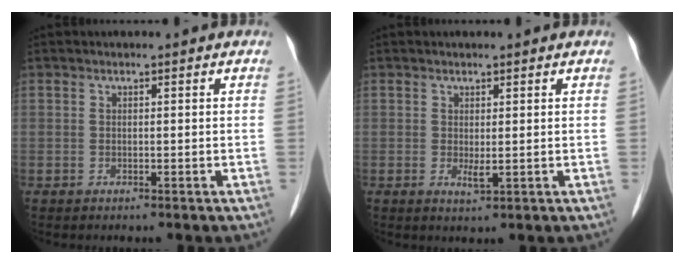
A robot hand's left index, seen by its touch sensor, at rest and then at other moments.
{"total": 1.8, "force": [0.5, 0.4, 1.7], "torque": [-0.032, -0.003, 0.010]}